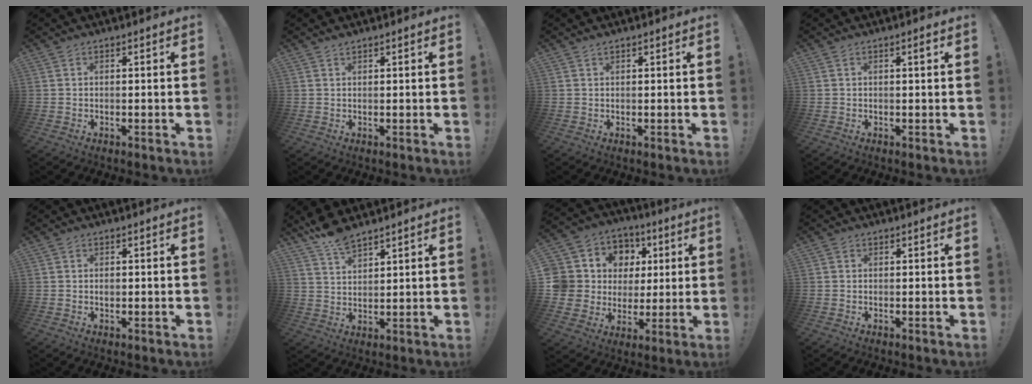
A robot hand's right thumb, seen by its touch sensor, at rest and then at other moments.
{"total": 0.9, "force": [0.8, -0.1, 0.3], "torque": [-0.001, -0.004, 0.014]}
{"total": 0.7, "force": [0.6, -0.2, 0.3], "torque": [0.000, -0.003, 0.011]}
{"total": 1.1, "force": [0.5, 0.0, 1.0], "torque": [-0.017, 0.001, 0.007]}
{"total": 0.9, "force": [-0.3, 0.6, 0.5], "torque": [-0.005, 0.000, -0.006]}
{"total": 6.9, "force": [5.9, 1.6, 3.1], "torque": [-0.062, -0.034, 0.109]}
{"total": 12.1, "force": [3.1, 10.8, 4.3], "torque": [-0.073, -0.012, 0.087]}
{"total": 0.6, "force": [-0.1, 0.6, 0.1], "torque": [0.004, -0.001, -0.002]}